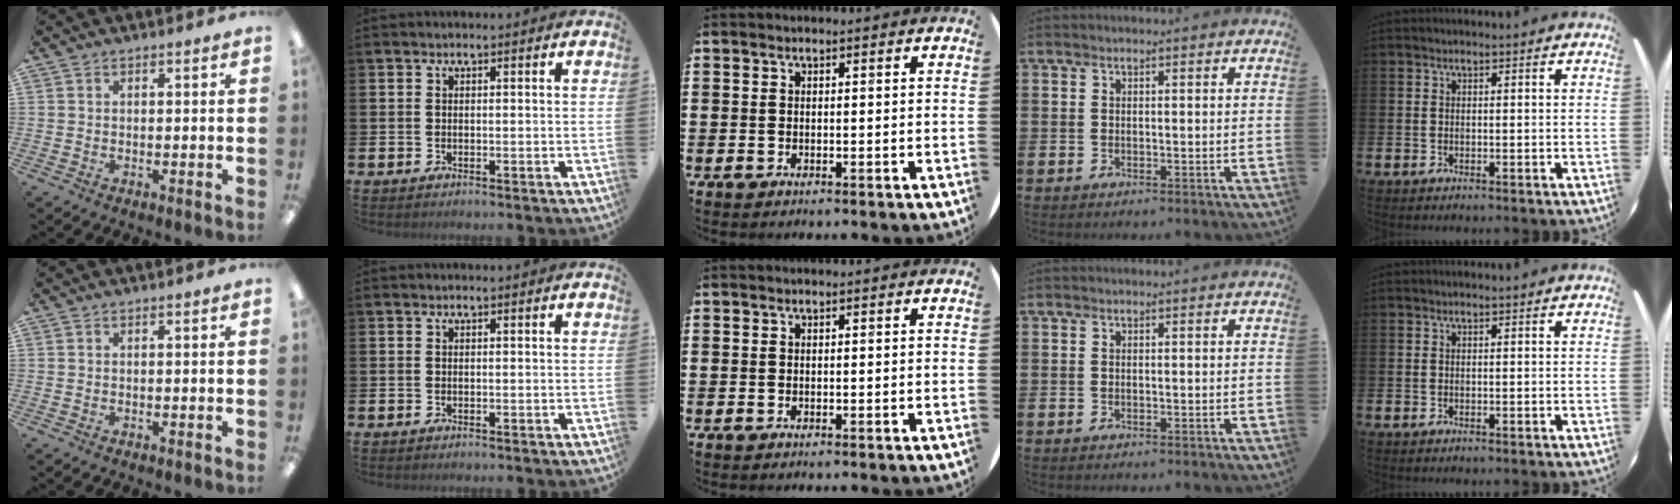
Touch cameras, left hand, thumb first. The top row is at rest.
{}